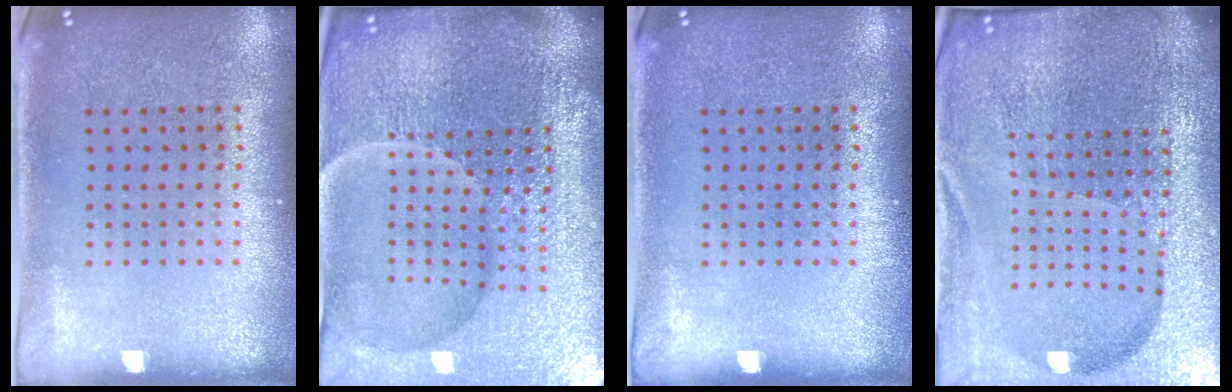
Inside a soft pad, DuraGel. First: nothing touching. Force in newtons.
{"total": 7.3, "press": 6.5, "slide": 3.3}
{"total": 0.0}
{"total": 6.7, "press": 5.8, "slide": 3.3}